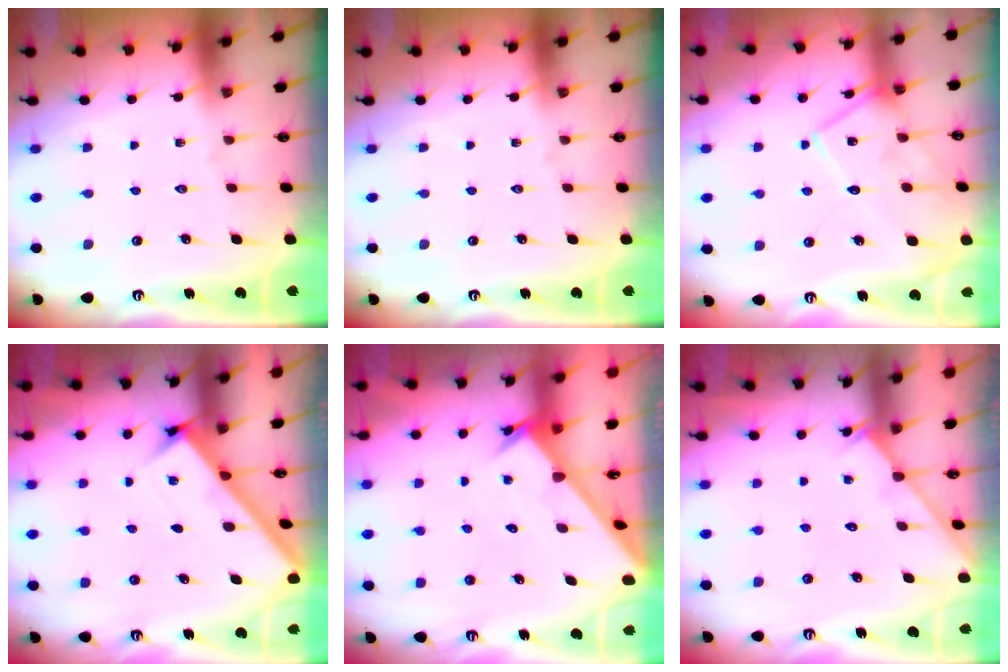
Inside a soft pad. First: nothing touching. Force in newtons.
{"total": 0.0}
{"total": 12.3, "press": 12.3, "slide": 0.5}
{"total": 2.8, "press": 2.8, "slide": 0.4}
{"total": 2.4, "press": 2.4, "slide": 0.2}
{"total": 2.3, "press": 2.3, "slide": 0.2}